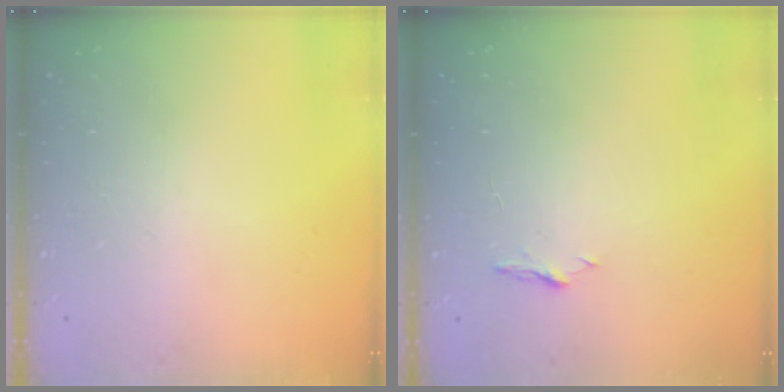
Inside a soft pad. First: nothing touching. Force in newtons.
{"total": 3.7, "press": 3.7, "slide": 0.5}